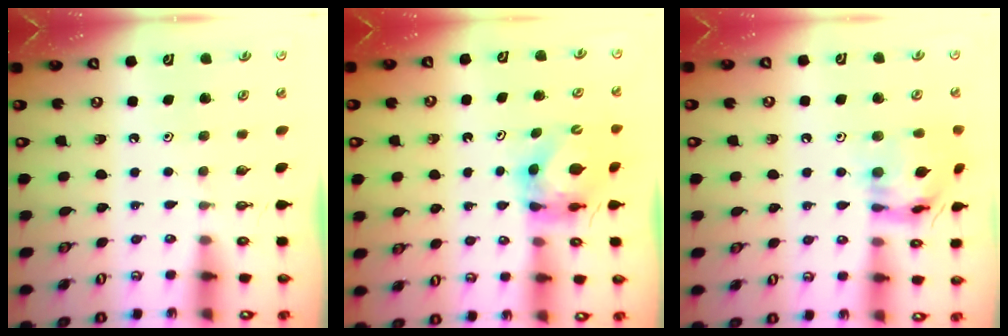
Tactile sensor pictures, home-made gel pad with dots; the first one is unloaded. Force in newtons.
{"total": 5.8, "press": 5.8, "slide": 0.6}
{"total": 14.5, "press": 14.5, "slide": 1.3}